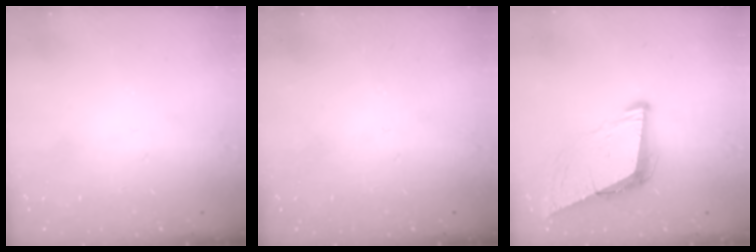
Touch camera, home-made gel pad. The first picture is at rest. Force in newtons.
{"total": 0.0}
{"total": 9.1, "press": 8.2, "slide": 3.8}